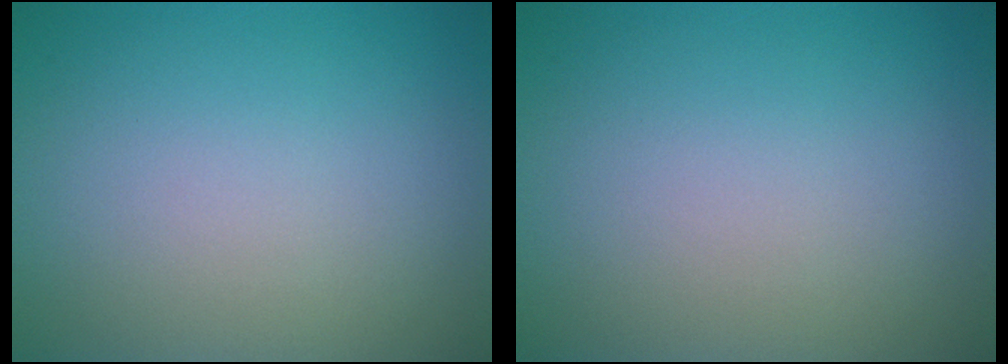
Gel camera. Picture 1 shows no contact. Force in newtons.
{"total": 0.0}